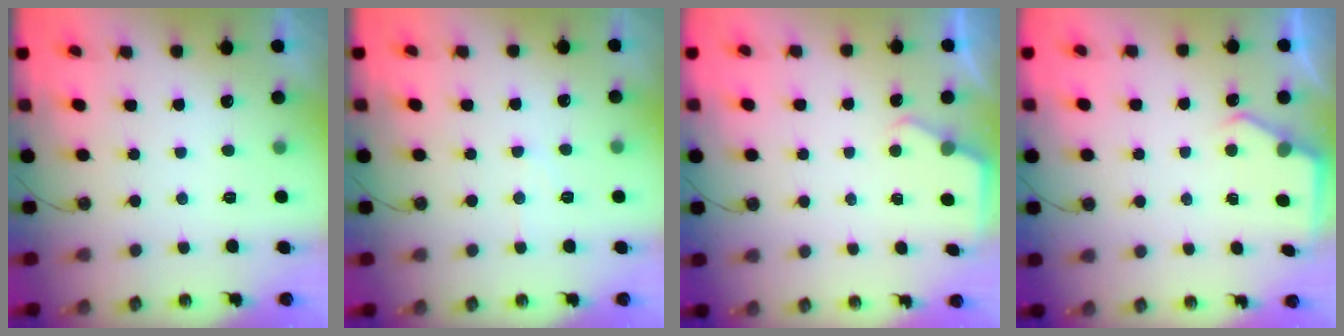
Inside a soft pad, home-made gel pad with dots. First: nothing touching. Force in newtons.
{"total": 6.4, "press": 6.3, "slide": 1.0}
{"total": 2.8, "press": 2.8, "slide": 0.5}
{"total": 2.8, "press": 2.8, "slide": 0.4}